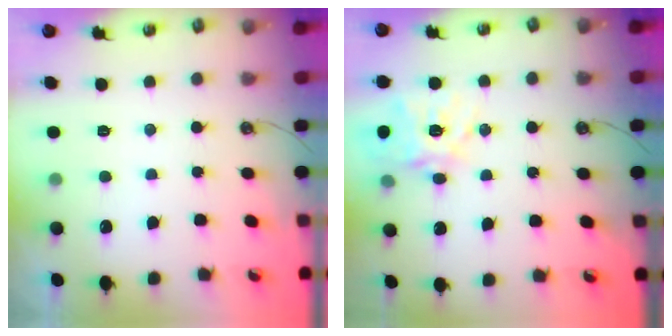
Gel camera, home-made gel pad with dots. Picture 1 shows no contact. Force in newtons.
{"total": 17.4, "press": 17.3, "slide": 1.9}